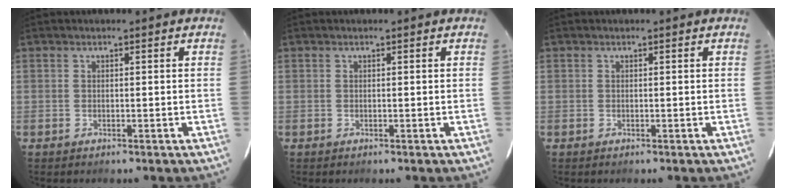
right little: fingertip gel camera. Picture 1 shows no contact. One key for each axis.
{"total": 0.0}
{"total": 0.0}